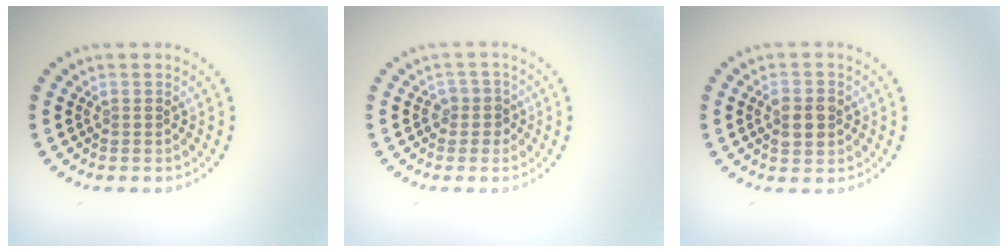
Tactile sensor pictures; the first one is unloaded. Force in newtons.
{"total": 1.6, "press": 1.4, "slide": 0.8}
{"total": 3.0, "press": 3.0, "slide": 0.2}